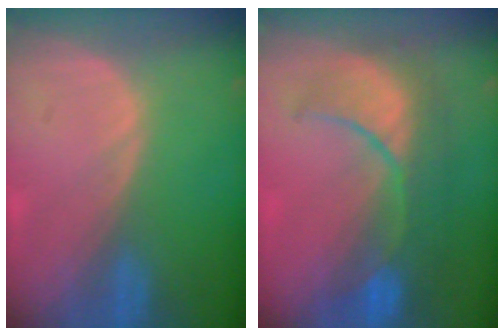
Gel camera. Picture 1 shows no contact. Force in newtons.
{"total": 10.0, "press": 9.1, "slide": 4.2}